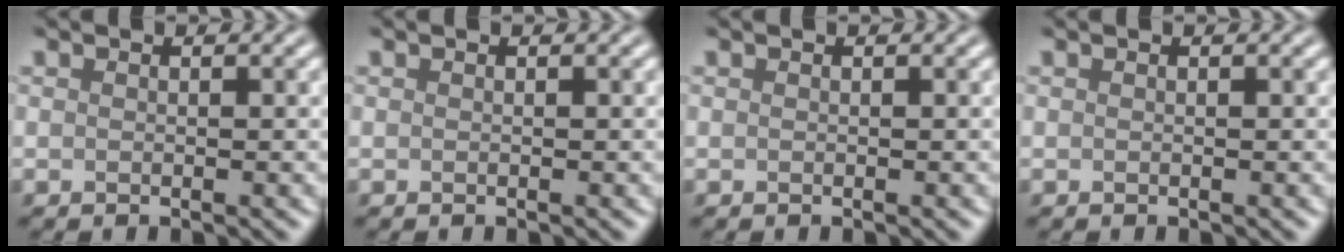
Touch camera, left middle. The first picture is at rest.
{"total": 0.0}
{"total": 0.0}
{"total": 0.0}